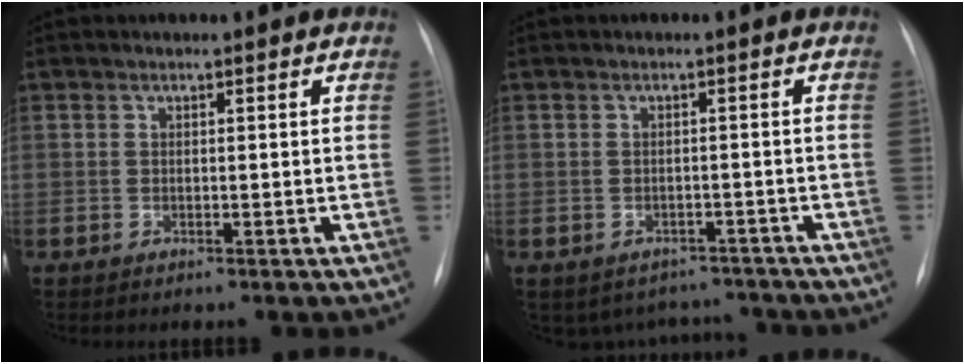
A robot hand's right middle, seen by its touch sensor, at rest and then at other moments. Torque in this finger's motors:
{"motor_torque": [0.21, -0.26, -0.02, -0.02]}